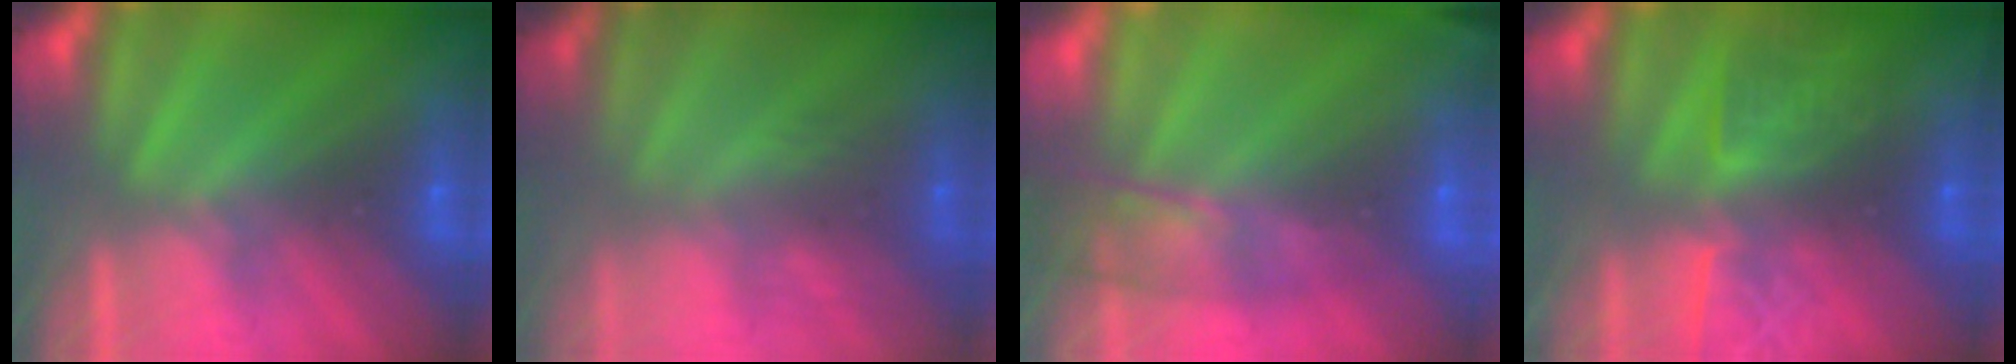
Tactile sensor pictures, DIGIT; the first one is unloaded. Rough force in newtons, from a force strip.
{"total": 2.9}
{"total": 7.3}
{"total": 6.4}